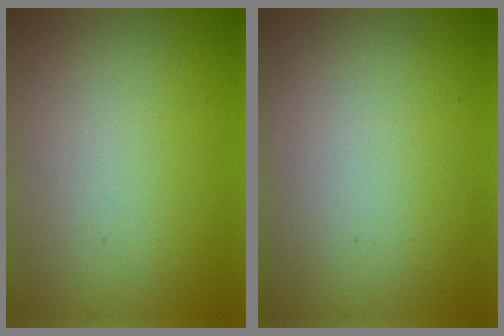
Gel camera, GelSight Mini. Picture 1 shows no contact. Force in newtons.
{"total": 0.0}